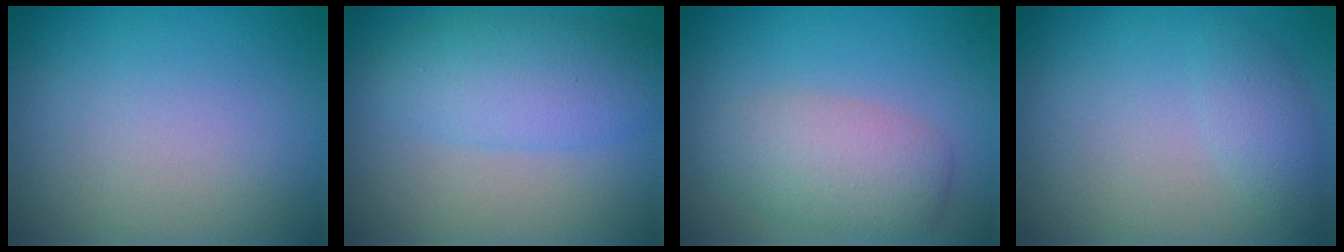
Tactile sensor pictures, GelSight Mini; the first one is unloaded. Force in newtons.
{"total": 5.2, "press": 5.2, "slide": 0.2}
{"total": 4.0, "press": 4.0, "slide": 0.1}
{"total": 1.9, "press": 1.9, "slide": 0.1}